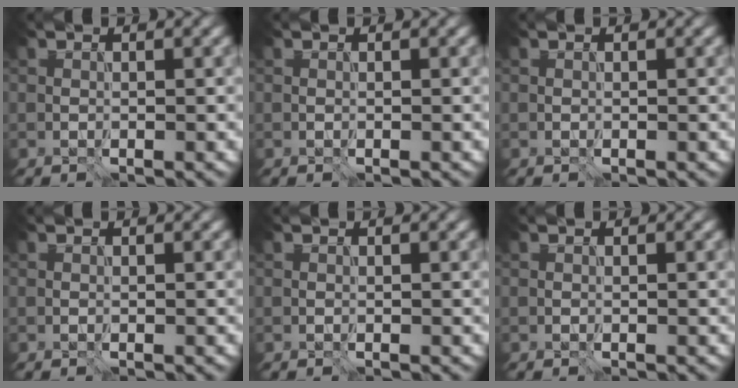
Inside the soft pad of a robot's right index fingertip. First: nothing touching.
{"total": 0.0}
{"total": 0.0}
{"total": 0.0}
{"total": 0.0}
{"total": 0.0}